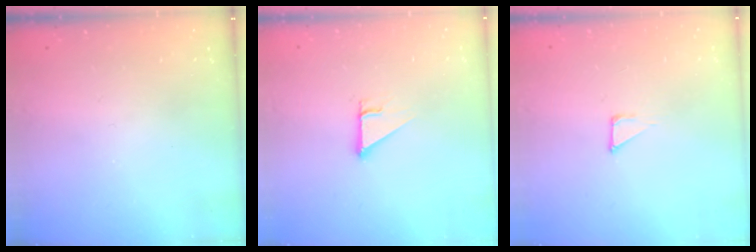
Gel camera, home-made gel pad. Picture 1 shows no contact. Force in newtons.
{"total": 2.5, "press": 2.5, "slide": 0.1}
{"total": 2.7, "press": 2.7, "slide": 0.3}